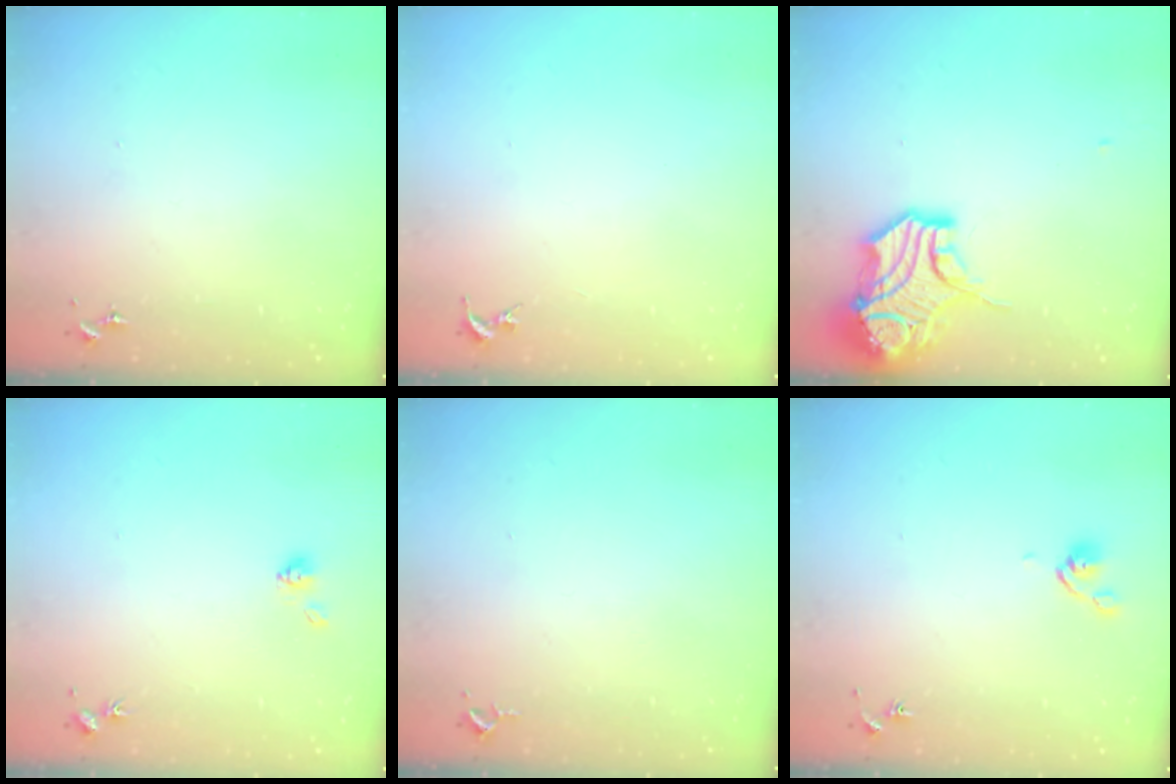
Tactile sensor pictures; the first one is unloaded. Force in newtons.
{"total": 0.0}
{"total": 15.8, "press": 15.6, "slide": 2.2}
{"total": 5.0, "press": 4.6, "slide": 1.7}
{"total": 2.6, "press": 2.6, "slide": 0.4}
{"total": 4.8, "press": 4.7, "slide": 1.1}